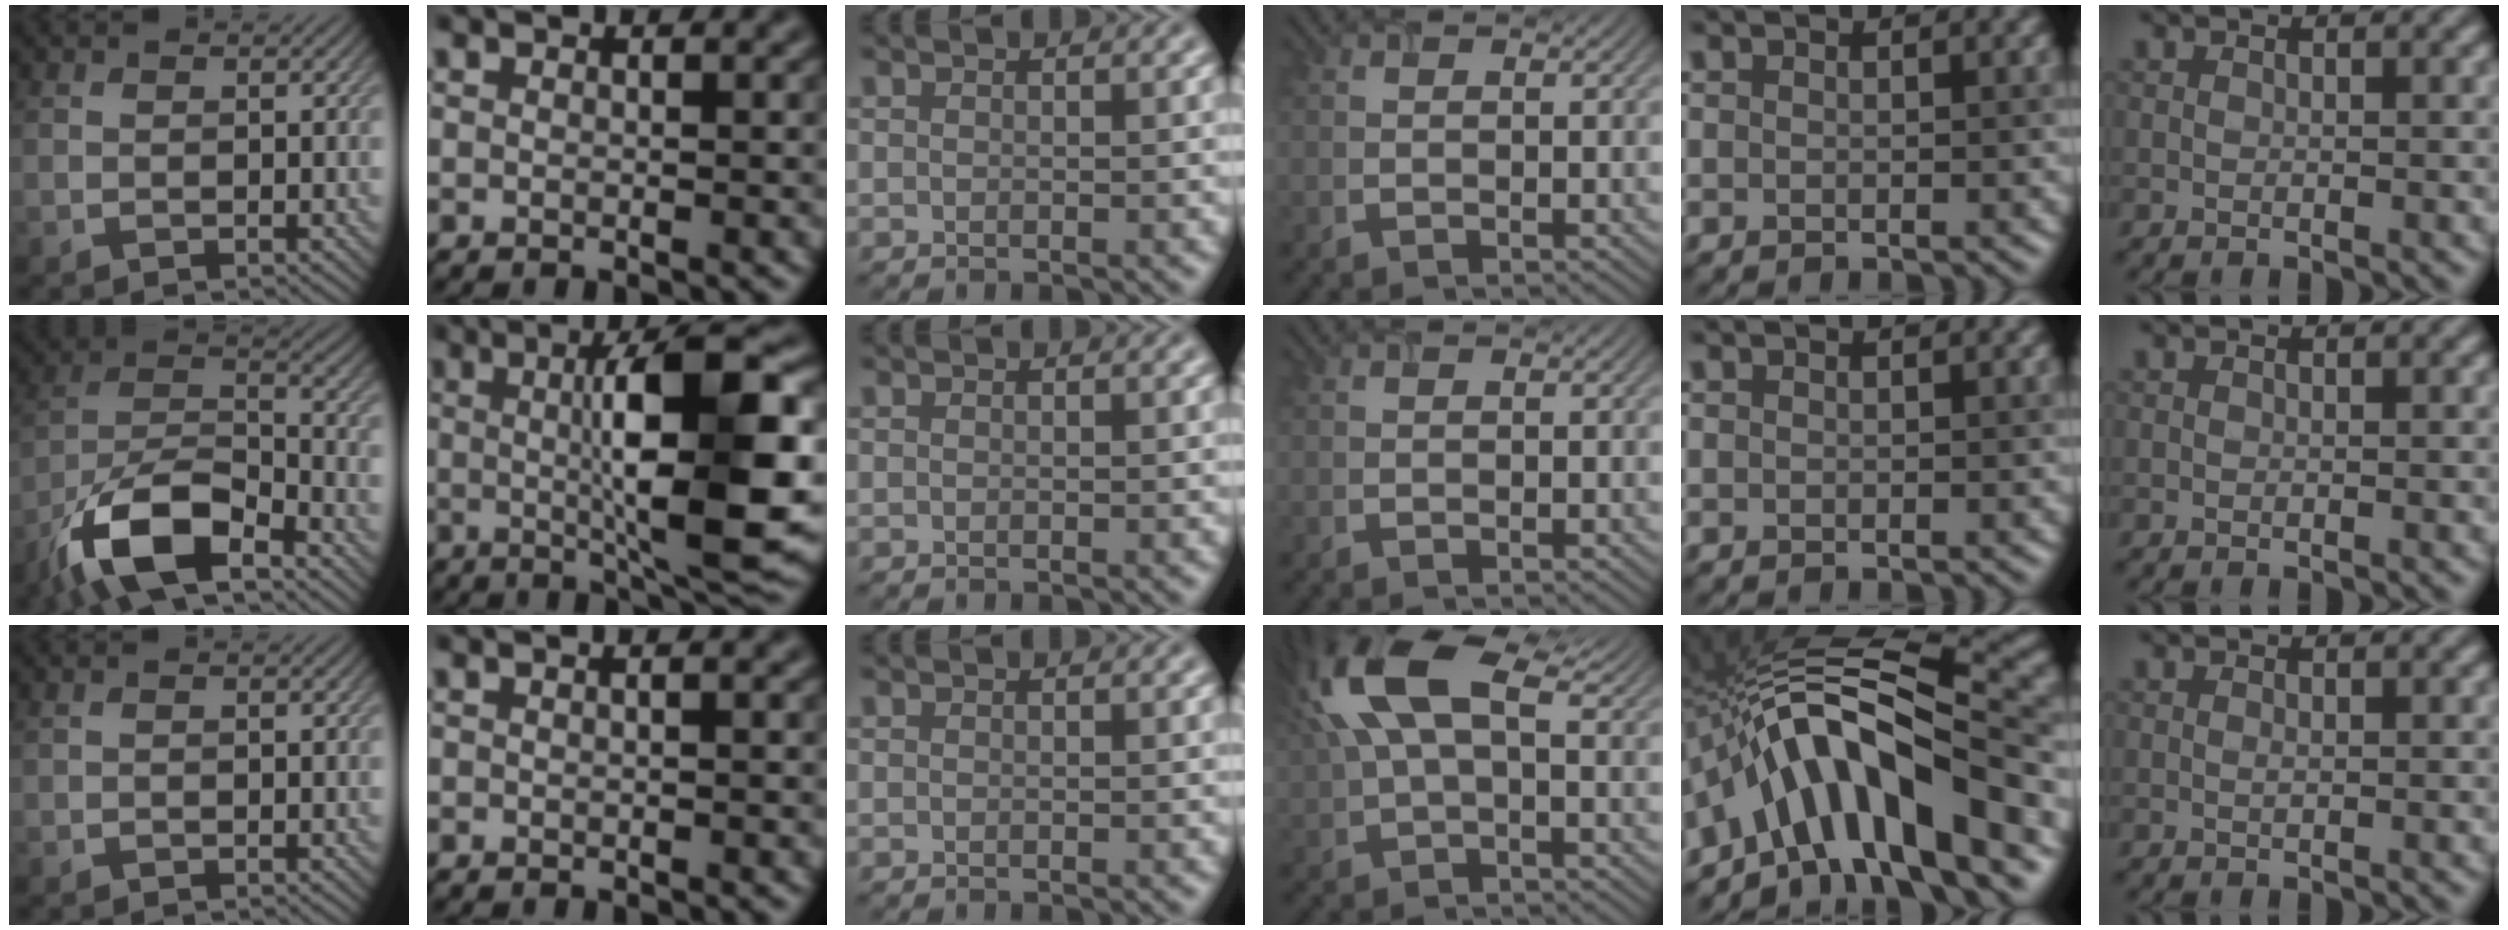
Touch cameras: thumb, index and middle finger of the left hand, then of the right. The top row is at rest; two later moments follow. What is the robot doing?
{"motion": "extract", "object": "airpods case & airpods"}